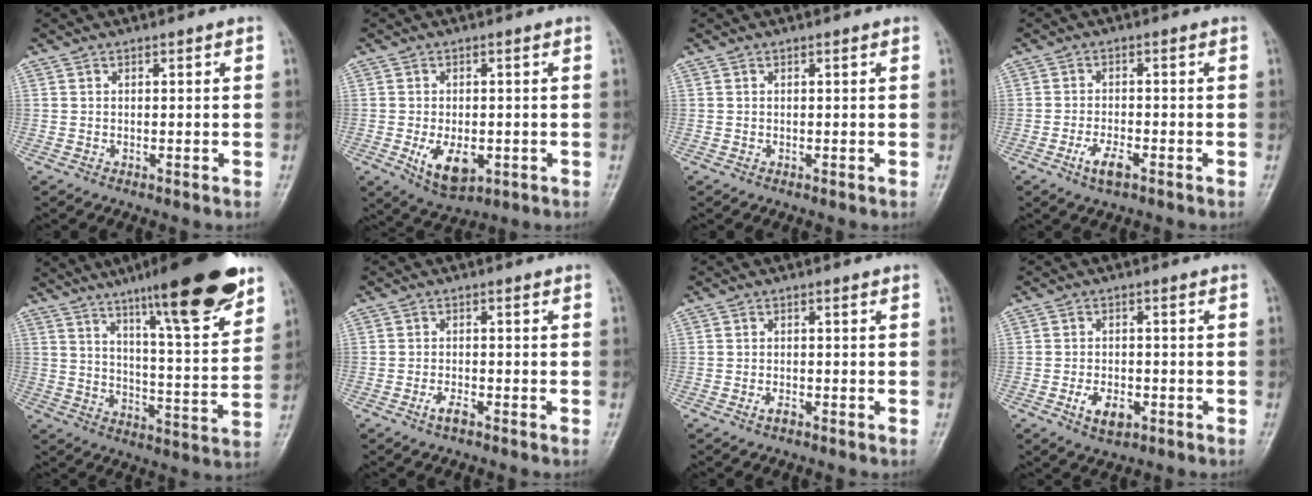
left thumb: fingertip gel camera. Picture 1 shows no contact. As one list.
[{"total": 7.3, "force": [-1.9, 4.2, 5.7], "torque": [-0.086, -0.010, -0.019]}, {"total": 0.0}, {"total": 4.0, "force": [-2.1, 1.5, 3.0], "torque": [-0.062, 0.007, -0.037]}, {"total": 20.8, "force": [13.6, 3.2, 15.4], "torque": [-0.200, -0.063, 0.206]}, {"total": 2.3, "force": [-1.4, 0.7, 1.6], "torque": [-0.036, 0.004, -0.028]}, {"total": 1.3, "force": [-0.7, 0.6, 0.9], "torque": [-0.018, 0.001, -0.014]}, {"total": 4.8, "force": [-2.0, 2.8, 3.3], "torque": [-0.056, 0.003, -0.029]}]